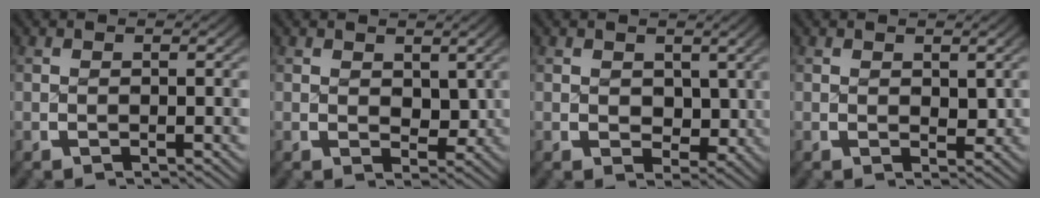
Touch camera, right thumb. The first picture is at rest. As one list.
[{"total": 1.8, "force": [1.0, 1.2, 1.0], "torque": [-0.010, -0.013, 0.026]}, {"total": 3.3, "force": [0.9, 2.5, 1.9], "torque": [-0.035, -0.026, 0.030]}, {"total": 1.1, "force": [0.7, 0.7, 0.5], "torque": [0.000, -0.008, 0.020]}]